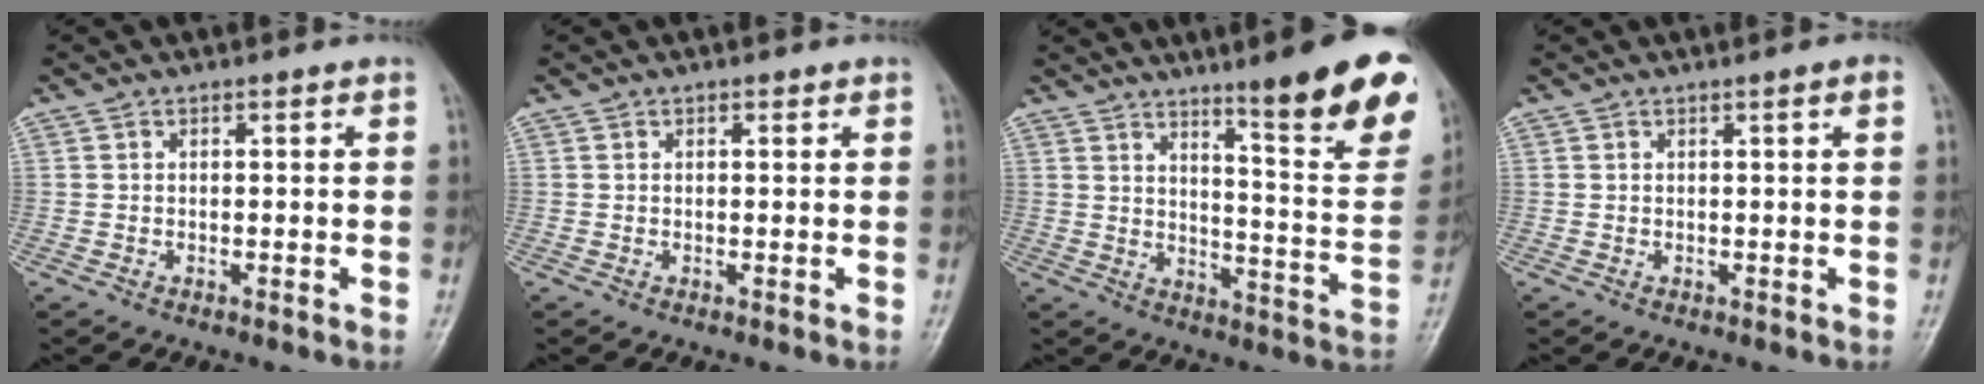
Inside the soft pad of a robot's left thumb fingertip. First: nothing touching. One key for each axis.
{"total": 0.8, "fx": 0.5, "fy": 0.5, "fz": 0.4, "tx": 0.000, "ty": -0.001, "tz": 0.003}
{"total": 18.8, "fx": 12.1, "fy": 2.9, "fz": 14.1, "tx": -0.146, "ty": -0.079, "tz": 0.170}
{"total": 1.3, "fx": 0.6, "fy": 0.1, "fz": 1.2, "tx": -0.020, "ty": 0.000, "tz": 0.007}